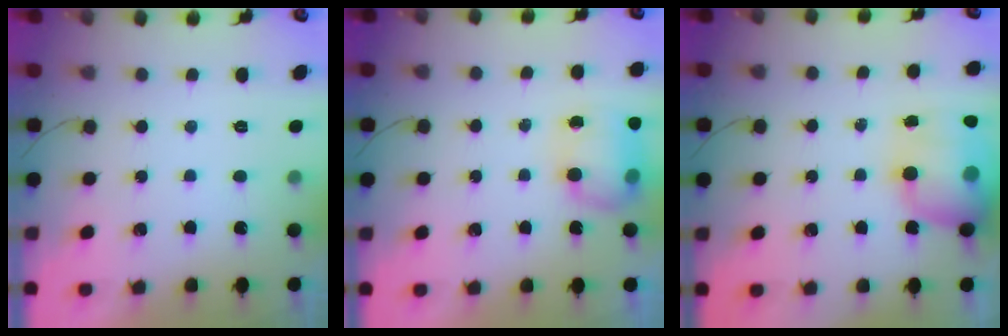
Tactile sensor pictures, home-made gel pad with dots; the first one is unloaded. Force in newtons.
{"total": 11.7, "press": 9.3, "slide": 7.1}
{"total": 15.6, "press": 15.1, "slide": 3.8}